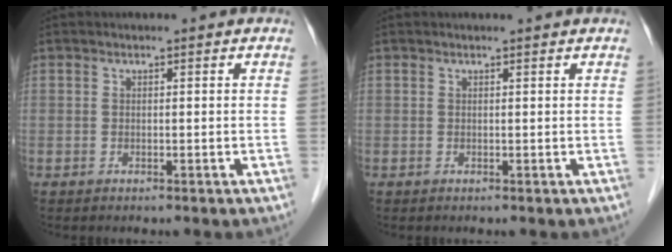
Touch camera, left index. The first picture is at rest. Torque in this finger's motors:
{"motor_torque": [-0.50, -0.59, -0.64, -0.04]}